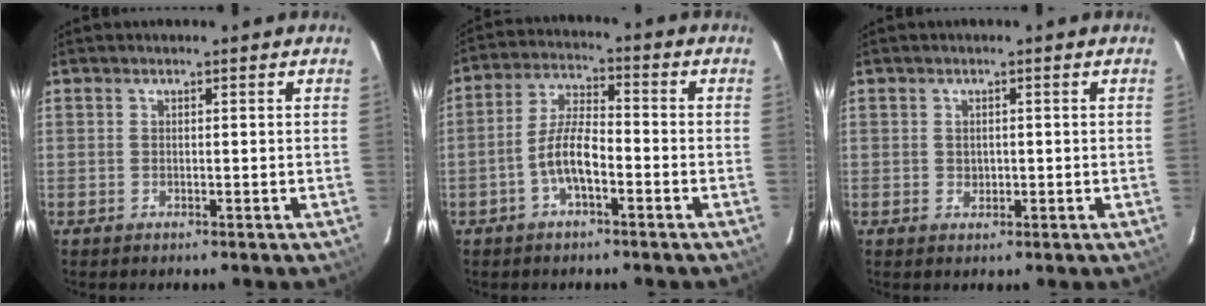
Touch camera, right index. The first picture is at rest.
{"total": 7.0, "force": [-3.0, 2.3, 5.9], "torque": [-0.126, 0.013, -0.056]}
{"total": 1.3, "force": [0.1, 1.2, 0.5], "torque": [-0.004, 0.002, 0.002]}